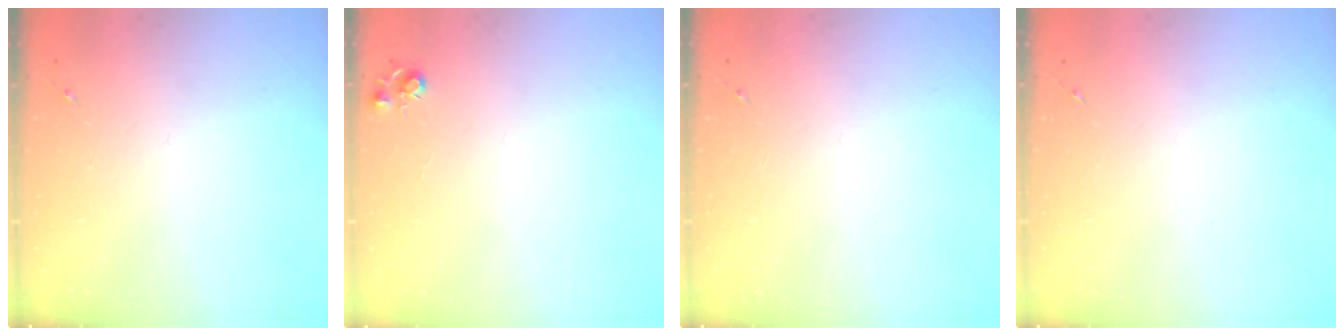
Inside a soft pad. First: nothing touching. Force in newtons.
{"total": 5.1, "press": 5.0, "slide": 0.5}
{"total": 0.0}
{"total": 0.0}